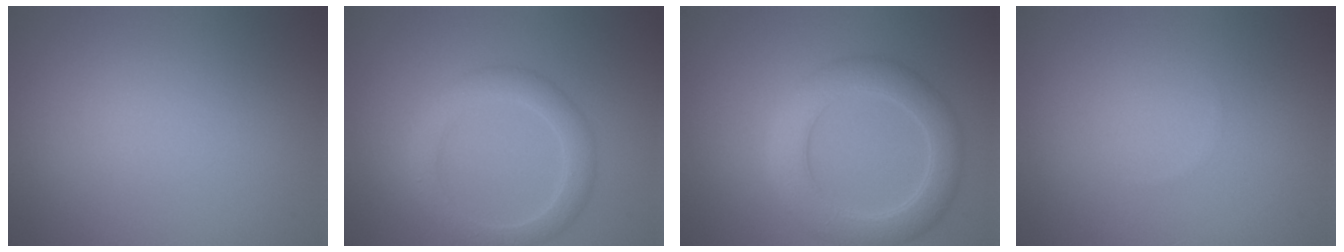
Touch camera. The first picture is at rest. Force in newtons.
{"total": 3.3, "press": 3.3, "slide": 0.1}
{"total": 5.0, "press": 5.0, "slide": 0.5}
{"total": 0.0}